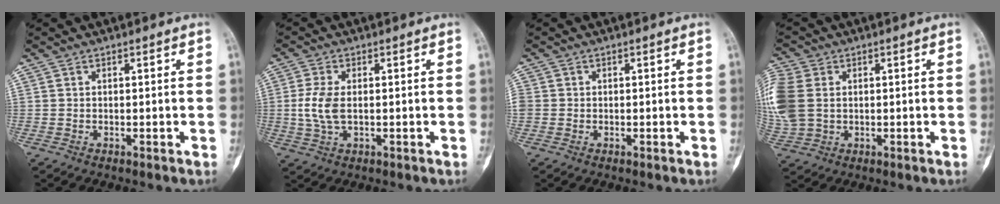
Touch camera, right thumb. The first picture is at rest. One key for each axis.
{"total": 5.7, "fx": -0.1, "fy": 3.1, "fz": 4.8, "tx": -0.110, "ty": 0.001, "tz": -0.003}
{"total": 2.3, "fx": -0.2, "fy": 2.1, "fz": 0.8, "tx": -0.010, "ty": 0.007, "tz": -0.005}
{"total": 13.2, "fx": 1.8, "fy": 10.0, "fz": 8.5, "tx": -0.228, "ty": 0.006, "tz": 0.038}